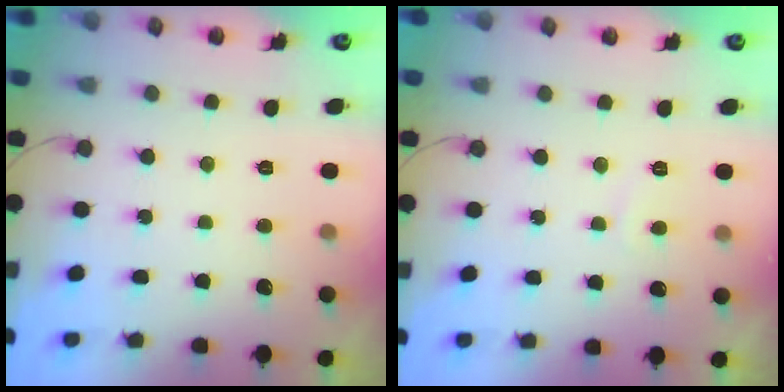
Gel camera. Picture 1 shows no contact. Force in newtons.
{"total": 2.0, "press": 1.9, "slide": 0.6}